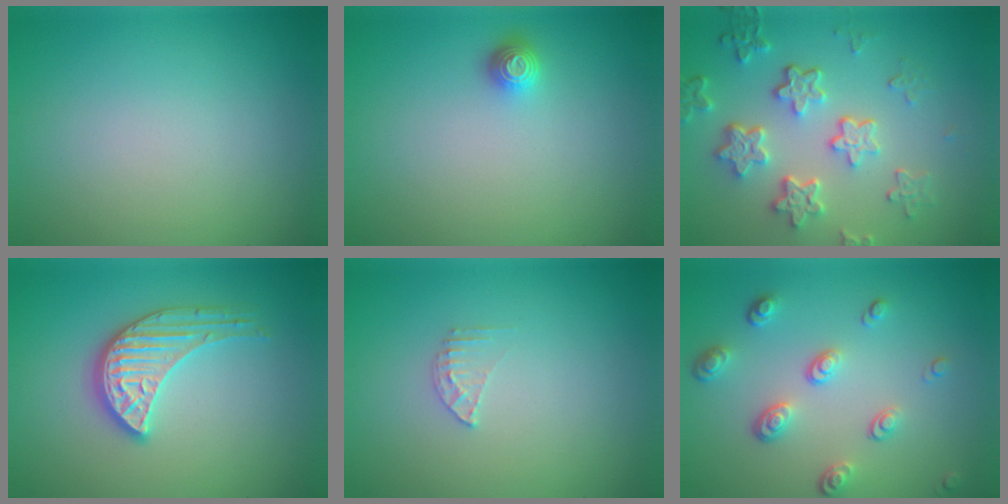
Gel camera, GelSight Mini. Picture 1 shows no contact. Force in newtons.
{"total": 1.2, "press": 1.1, "slide": 0.4}
{"total": 5.5, "press": 4.2, "slide": 3.6}
{"total": 3.7, "press": 3.4, "slide": 1.5}
{"total": 1.3, "press": 1.3, "slide": 0.1}
{"total": 3.5, "press": 2.5, "slide": 2.4}